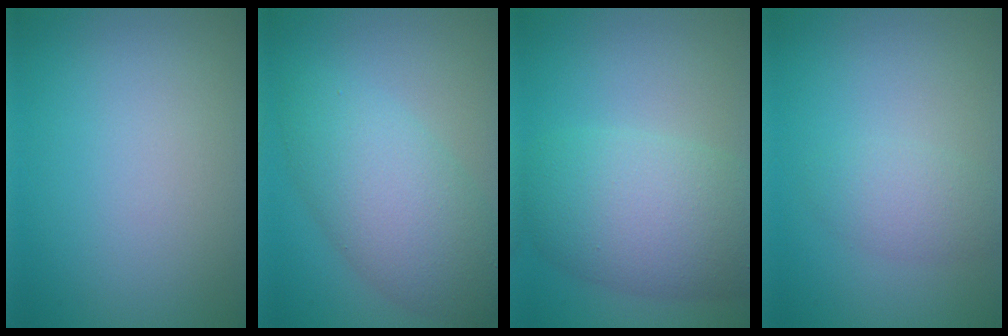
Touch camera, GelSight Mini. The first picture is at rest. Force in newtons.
{"total": 6.7, "press": 6.7, "slide": 0.5}
{"total": 7.8, "press": 7.8, "slide": 0.4}
{"total": 2.2, "press": 2.2, "slide": 0.1}